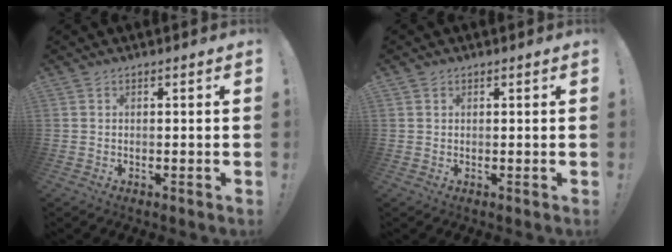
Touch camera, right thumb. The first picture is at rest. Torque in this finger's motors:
{"motor_torque": [0.00, -0.16, -0.33, 0.27, 0.08]}